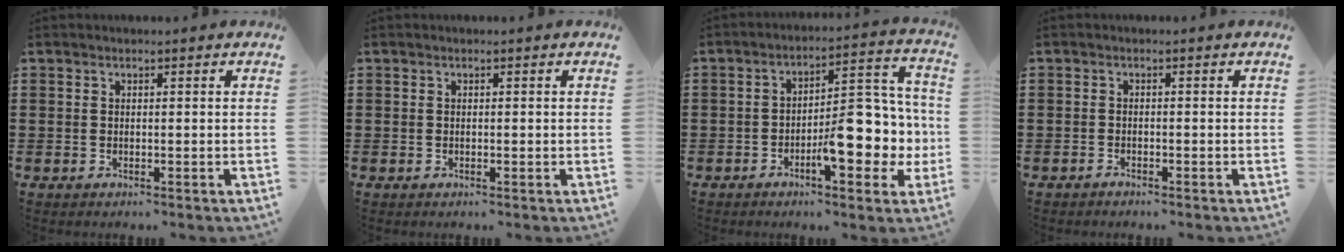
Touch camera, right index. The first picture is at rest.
{"total": 0.0}
{"total": 11.0, "force": [-3.0, 4.8, 9.4], "torque": [-0.113, -0.001, -0.053]}
{"total": 0.8, "force": [-0.8, 0.1, 0.0], "torque": [-0.003, 0.001, -0.017]}